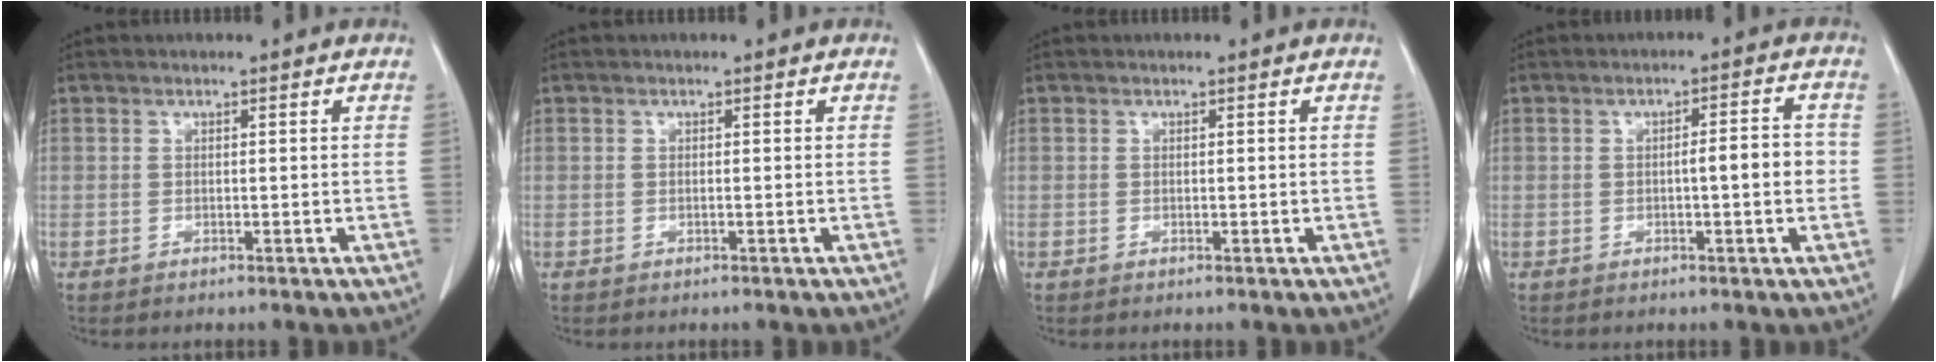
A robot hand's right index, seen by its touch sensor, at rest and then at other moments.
{"total": 0.0}
{"total": 0.0}
{"total": 4.4, "force": [-0.5, 0.6, 4.3], "torque": [-0.063, 0.008, -0.007]}